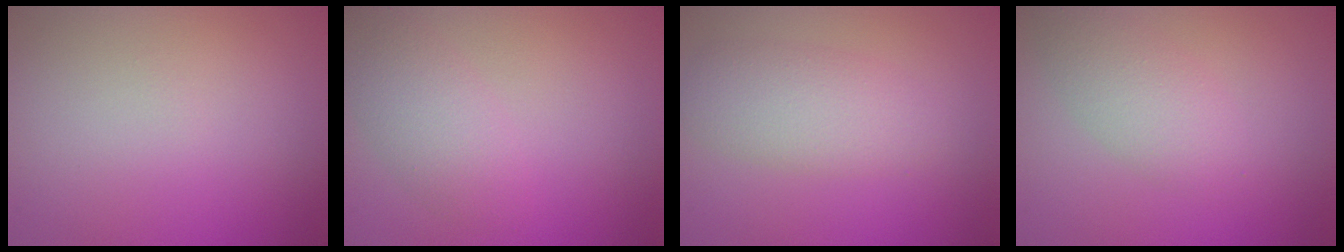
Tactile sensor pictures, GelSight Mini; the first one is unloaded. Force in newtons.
{"total": 3.0, "press": 3.0, "slide": 0.1}
{"total": 2.2, "press": 2.2, "slide": 0.2}
{"total": 2.9, "press": 2.8, "slide": 0.3}